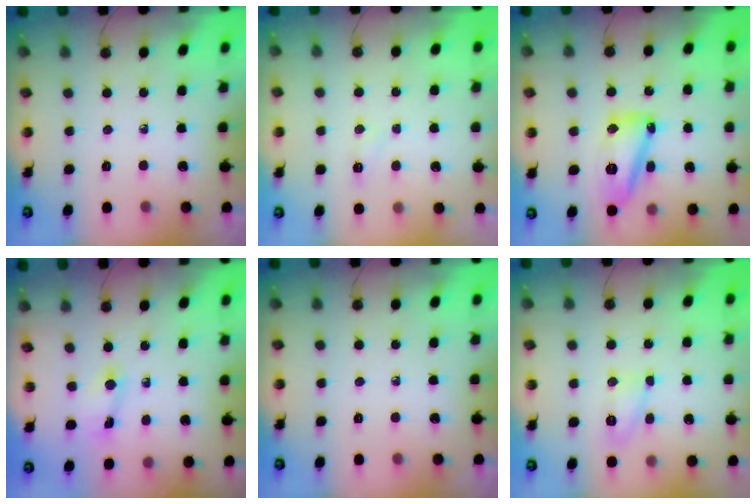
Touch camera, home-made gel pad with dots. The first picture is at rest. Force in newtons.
{"total": 4.6, "press": 4.6, "slide": 0.5}
{"total": 18.4, "press": 15.6, "slide": 9.7}
{"total": 1.9, "press": 1.9, "slide": 0.4}
{"total": 0.0}
{"total": 6.3, "press": 6.3, "slide": 0.2}